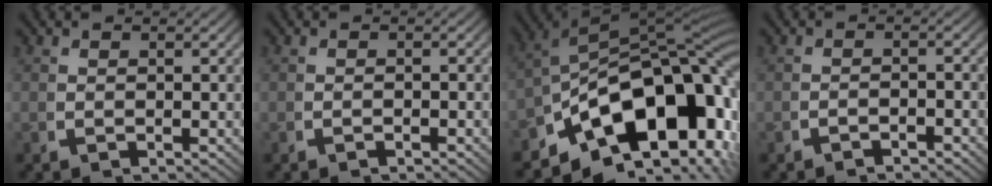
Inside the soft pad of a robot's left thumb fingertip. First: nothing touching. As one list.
[{"total": 0.7, "force": [-0.7, 0.1, 0.1], "torque": [-0.002, -0.002, -0.011]}, {"total": 24.1, "force": [-2.0, 14.7, 19.0], "torque": [-0.297, -0.051, -0.018]}, {"total": 1.7, "force": [-1.7, 0.3, 0.3], "torque": [-0.002, -0.005, -0.027]}]